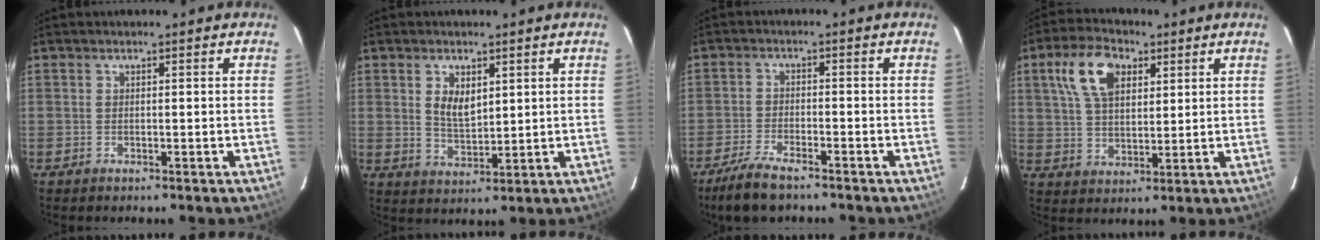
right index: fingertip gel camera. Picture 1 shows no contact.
{"total": 5.3, "force": [1.9, 2.8, 4.0], "torque": [-0.071, -0.001, 0.040]}
{"total": 7.7, "force": [-6.0, 2.0, 4.3], "torque": [-0.113, -0.014, -0.114]}
{"total": 11.1, "force": [4.8, 6.3, 7.9], "torque": [-0.152, 0.031, 0.091]}